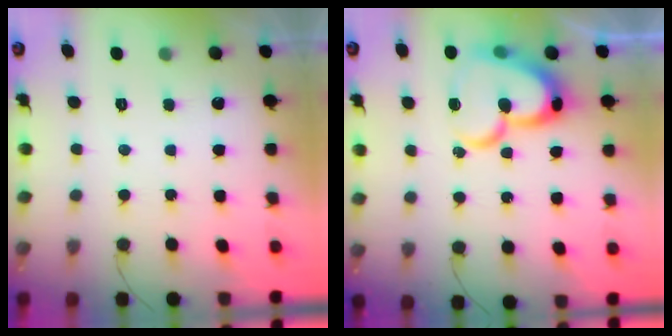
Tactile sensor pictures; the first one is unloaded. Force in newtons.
{"total": 19.8, "press": 19.7, "slide": 2.1}